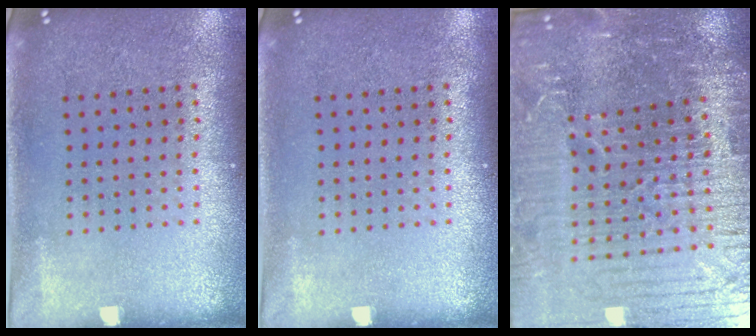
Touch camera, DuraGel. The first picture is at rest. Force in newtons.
{"total": 0.0}
{"total": 6.9, "press": 6.0, "slide": 3.4}